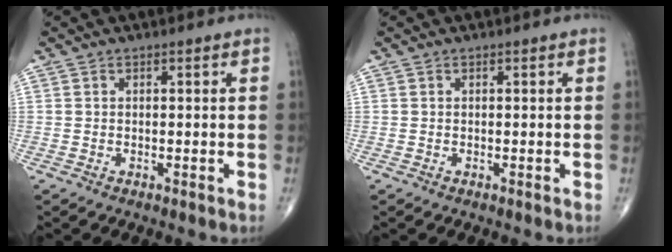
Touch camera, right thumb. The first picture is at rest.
{"total": 0.0}